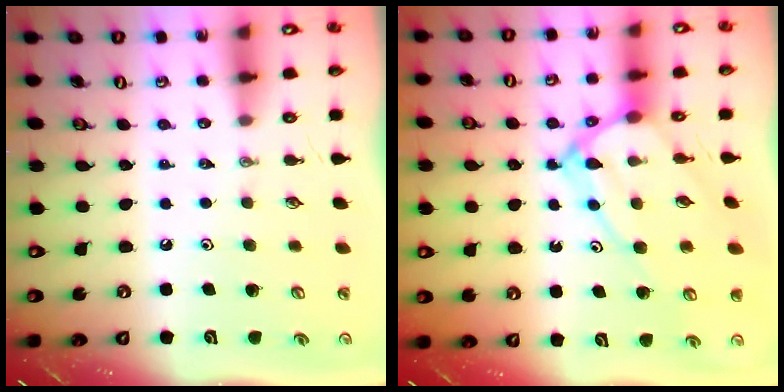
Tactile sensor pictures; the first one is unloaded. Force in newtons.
{"total": 11.8, "press": 11.7, "slide": 1.1}